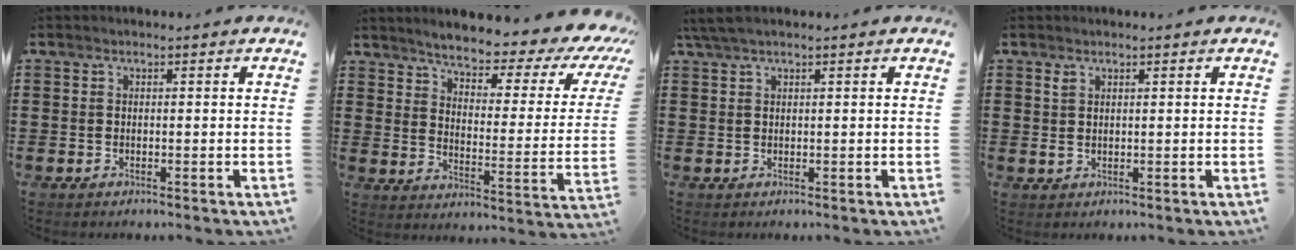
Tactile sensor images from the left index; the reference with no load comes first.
{"total": 4.5, "force": [3.9, 0.3, 2.3], "torque": [-0.060, -0.036, 0.055]}
{"total": 1.8, "force": [1.2, 0.1, 1.4], "torque": [-0.028, 0.001, 0.022]}
{"total": 1.2, "force": [0.6, 0.6, 0.8], "torque": [-0.019, 0.002, 0.012]}